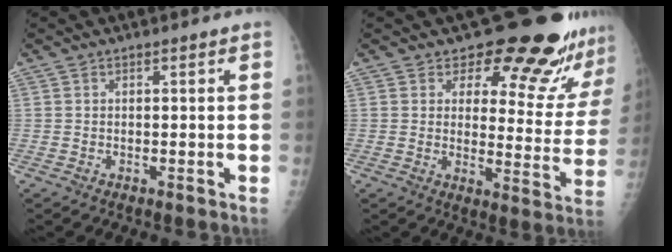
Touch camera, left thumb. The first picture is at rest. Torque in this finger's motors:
{"motor_torque": [0.21, 0.51, -0.04, -0.27, 0.03]}